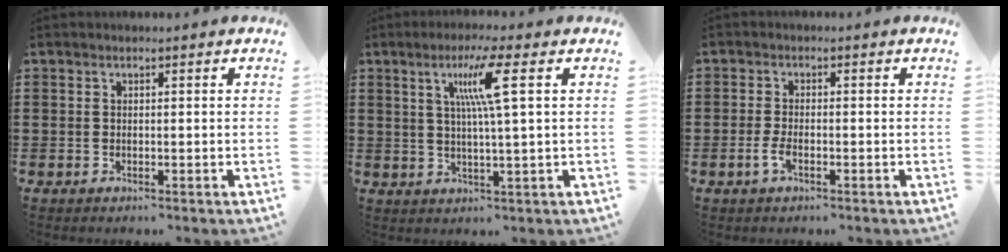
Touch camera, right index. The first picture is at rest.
{"total": 7.4, "force": [2.5, -0.5, 6.9], "torque": [-0.140, -0.001, 0.034]}
{"total": 2.3, "force": [-1.0, 0.7, 2.0], "torque": [-0.050, -0.004, -0.023]}